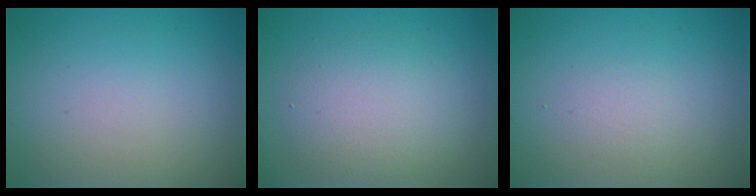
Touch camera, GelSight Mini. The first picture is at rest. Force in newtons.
{"total": 4.1, "press": 4.1, "slide": 0.3}
{"total": 1.1, "press": 1.1, "slide": 0.1}